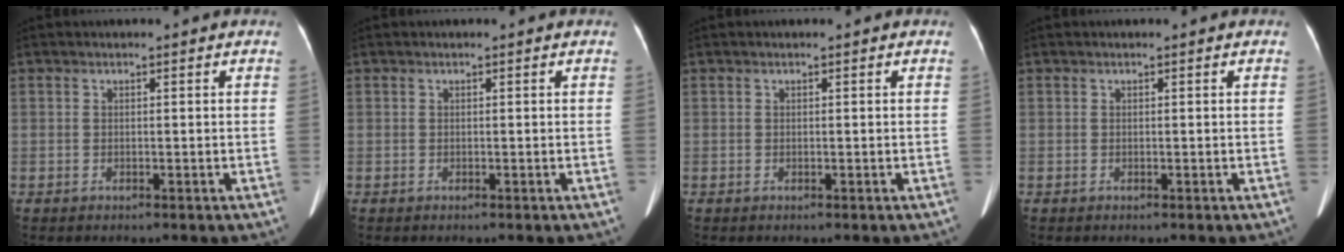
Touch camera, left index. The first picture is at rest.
{"total": 0.0}
{"total": 0.0}
{"total": 0.0}